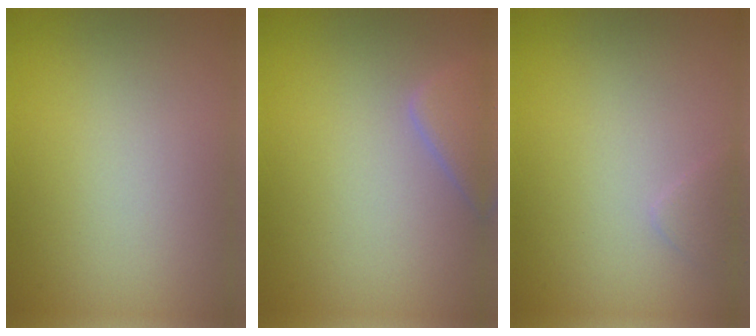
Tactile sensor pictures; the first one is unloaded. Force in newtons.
{"total": 2.8, "press": 2.8, "slide": 0.2}
{"total": 0.8, "press": 0.8, "slide": 0.1}